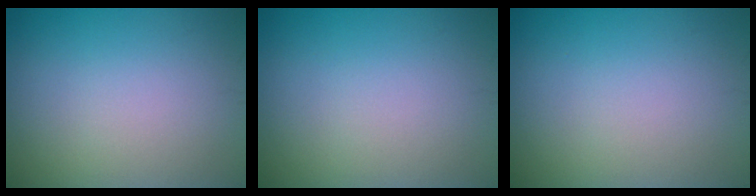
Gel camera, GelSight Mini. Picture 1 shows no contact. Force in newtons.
{"total": 0.0}
{"total": 0.0}